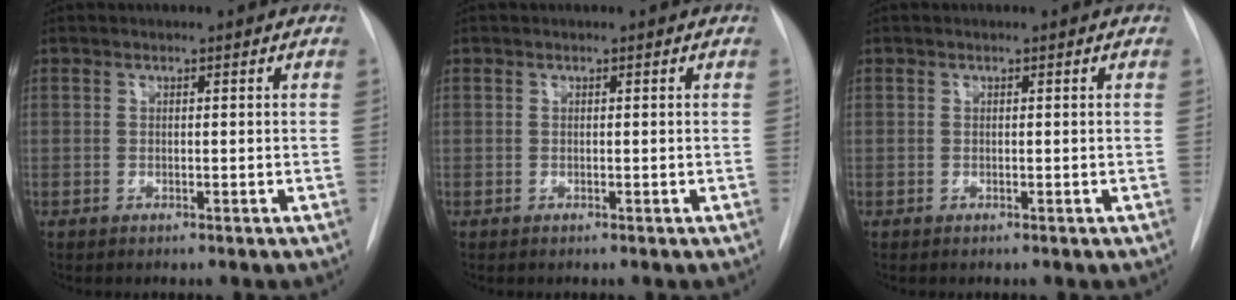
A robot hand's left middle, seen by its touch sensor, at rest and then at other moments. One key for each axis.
{"total": 0.0}
{"total": 0.0}